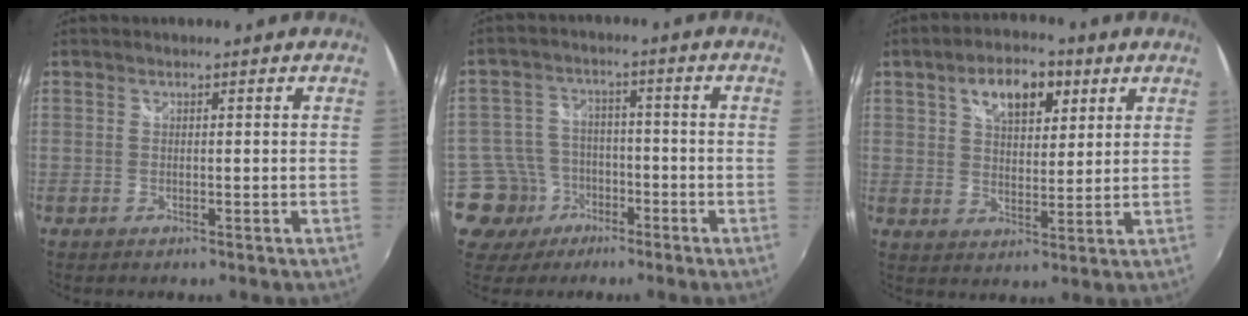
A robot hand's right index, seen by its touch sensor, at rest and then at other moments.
{"total": 9.3, "force": [-4.6, 7.9, 1.4], "torque": [-0.054, 0.026, -0.068]}
{"total": 10.0, "force": [4.8, 5.2, 7.0], "torque": [-0.113, 0.023, 0.079]}